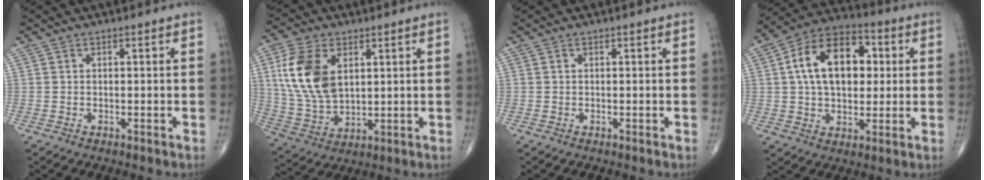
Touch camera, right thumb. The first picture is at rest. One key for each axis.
{"total": 14.4, "fx": 4.1, "fy": 8.8, "fz": 10.6, "tx": -0.206, "ty": -0.012, "tz": 0.088}
{"total": 0.0}
{"total": 16.9, "fx": 3.0, "fy": 10.7, "fz": 12.7, "tx": -0.180, "ty": 0.016, "tz": 0.042}